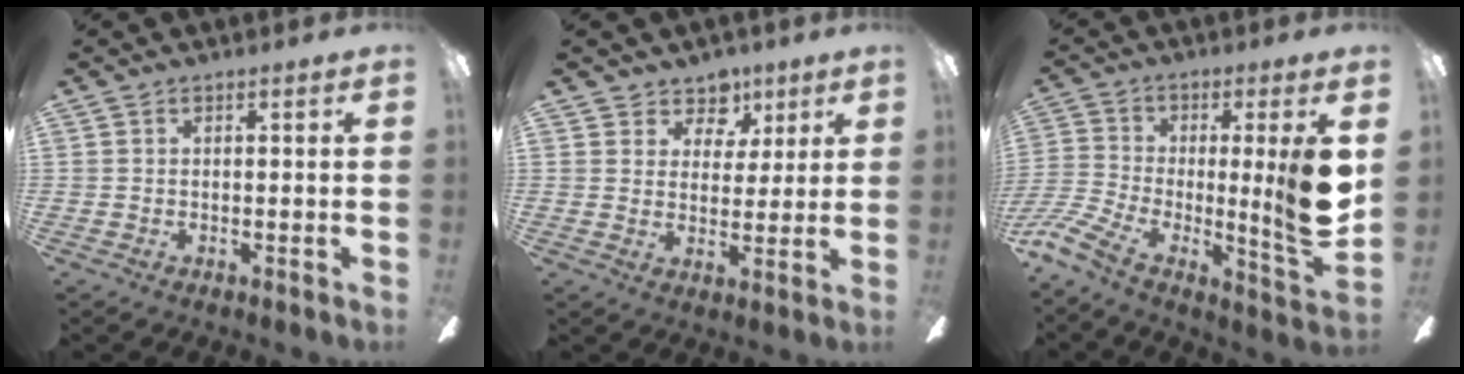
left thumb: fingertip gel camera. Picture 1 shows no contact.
{"total": 7.3, "force": [4.8, 5.3, 1.5], "torque": [-0.023, -0.026, 0.090]}
{"total": 17.5, "force": [-1.2, 4.8, 16.8], "torque": [-0.296, -0.015, -0.019]}